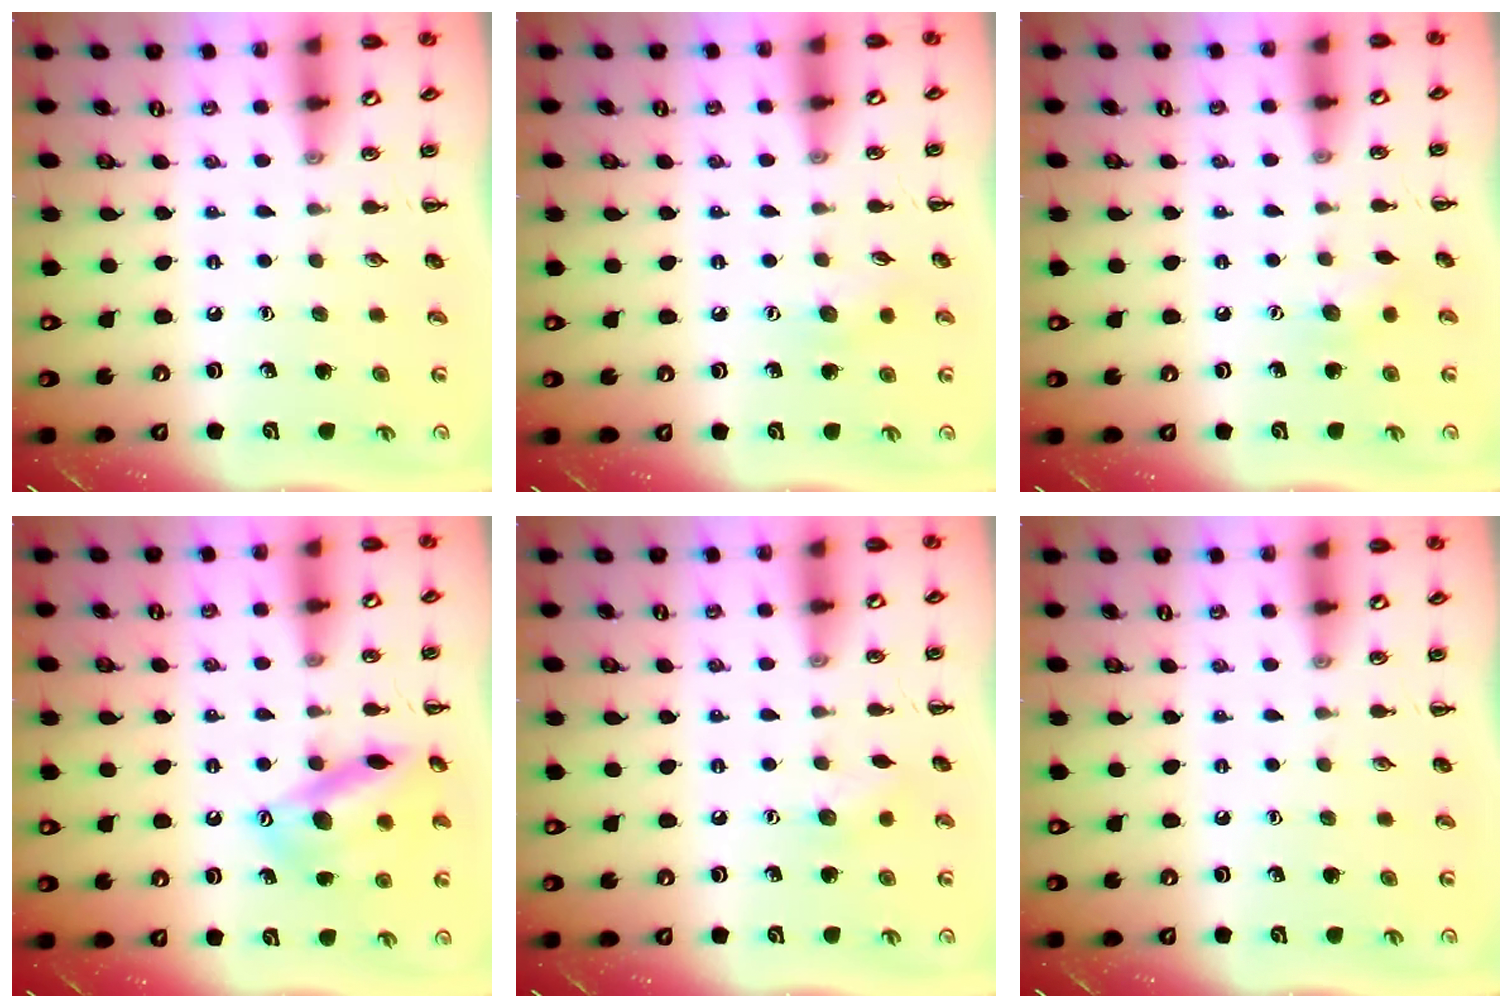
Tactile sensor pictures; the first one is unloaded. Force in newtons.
{"total": 5.9, "press": 5.8, "slide": 1.1}
{"total": 6.7, "press": 6.5, "slide": 1.6}
{"total": 16.1, "press": 16.0, "slide": 1.9}
{"total": 5.8, "press": 5.6, "slide": 1.3}
{"total": 0.0}